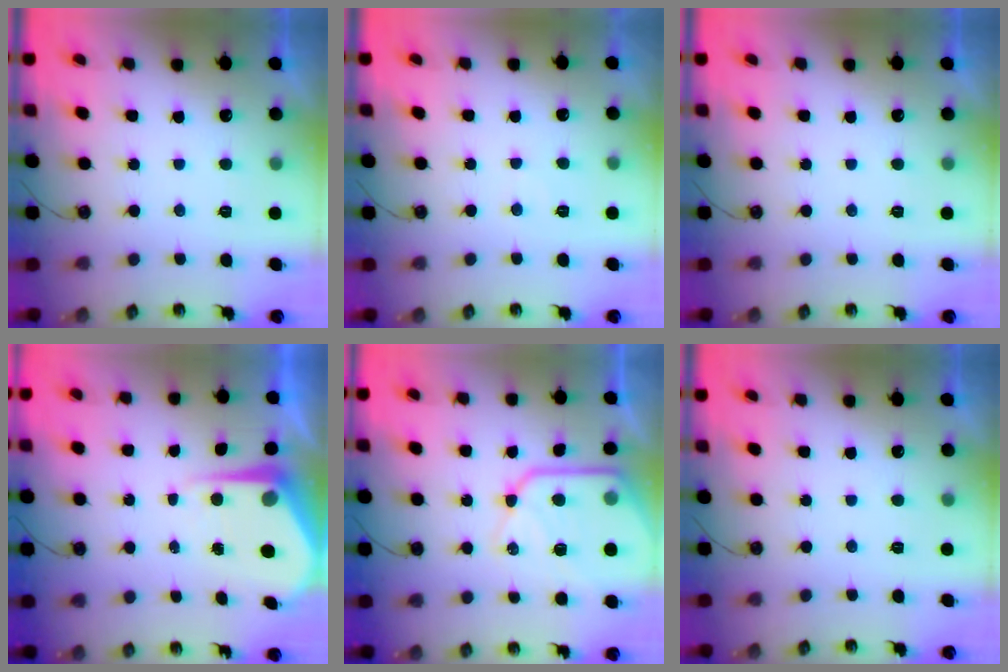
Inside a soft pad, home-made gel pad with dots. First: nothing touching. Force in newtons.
{"total": 3.6, "press": 3.6, "slide": 0.5}
{"total": 0.0}
{"total": 8.3, "press": 8.3, "slide": 0.3}
{"total": 17.2, "press": 17.1, "slide": 1.9}
{"total": 0.0}